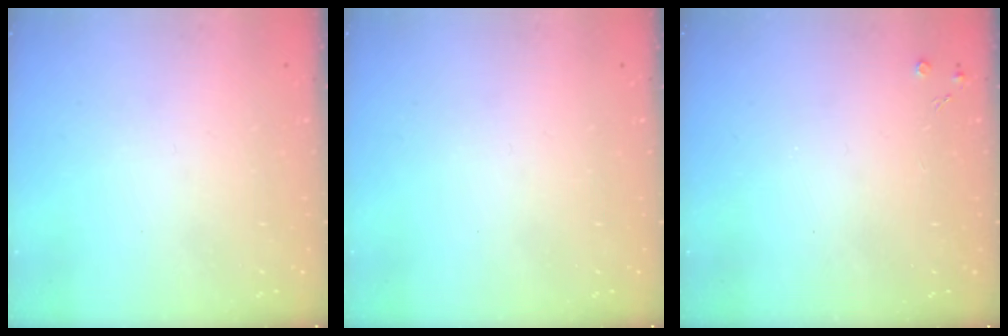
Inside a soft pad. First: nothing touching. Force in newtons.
{"total": 0.0}
{"total": 2.5, "press": 2.5, "slide": 0.5}